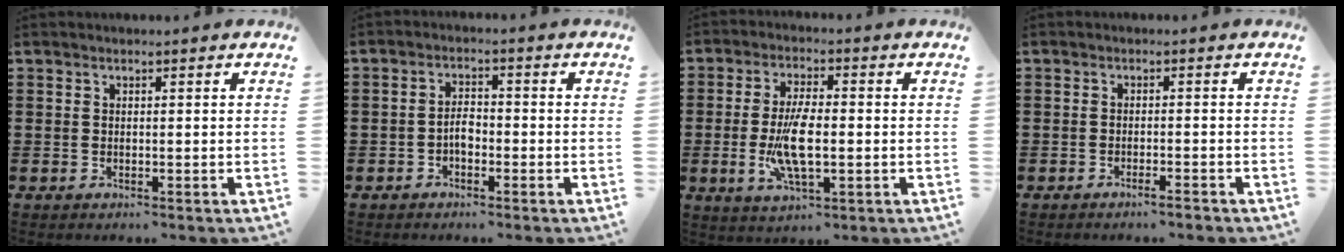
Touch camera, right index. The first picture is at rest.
{"total": 2.5, "force": [-0.9, 1.4, 1.9], "torque": [-0.039, 0.004, -0.019]}
{"total": 8.9, "force": [-1.2, 3.2, 8.2], "torque": [-0.172, -0.009, -0.025]}
{"total": 1.5, "force": [-1.3, 0.0, 0.8], "torque": [-0.015, -0.001, -0.023]}